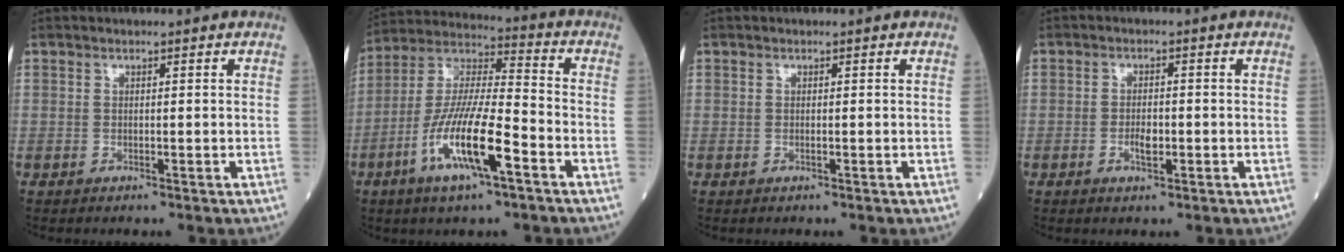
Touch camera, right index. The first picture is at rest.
{"total": 15.0, "force": [-6.2, 2.3, 13.4], "torque": [-0.264, -0.010, -0.118]}
{"total": 0.0}
{"total": 2.7, "force": [-0.9, 1.0, 2.3], "torque": [-0.041, 0.001, -0.015]}